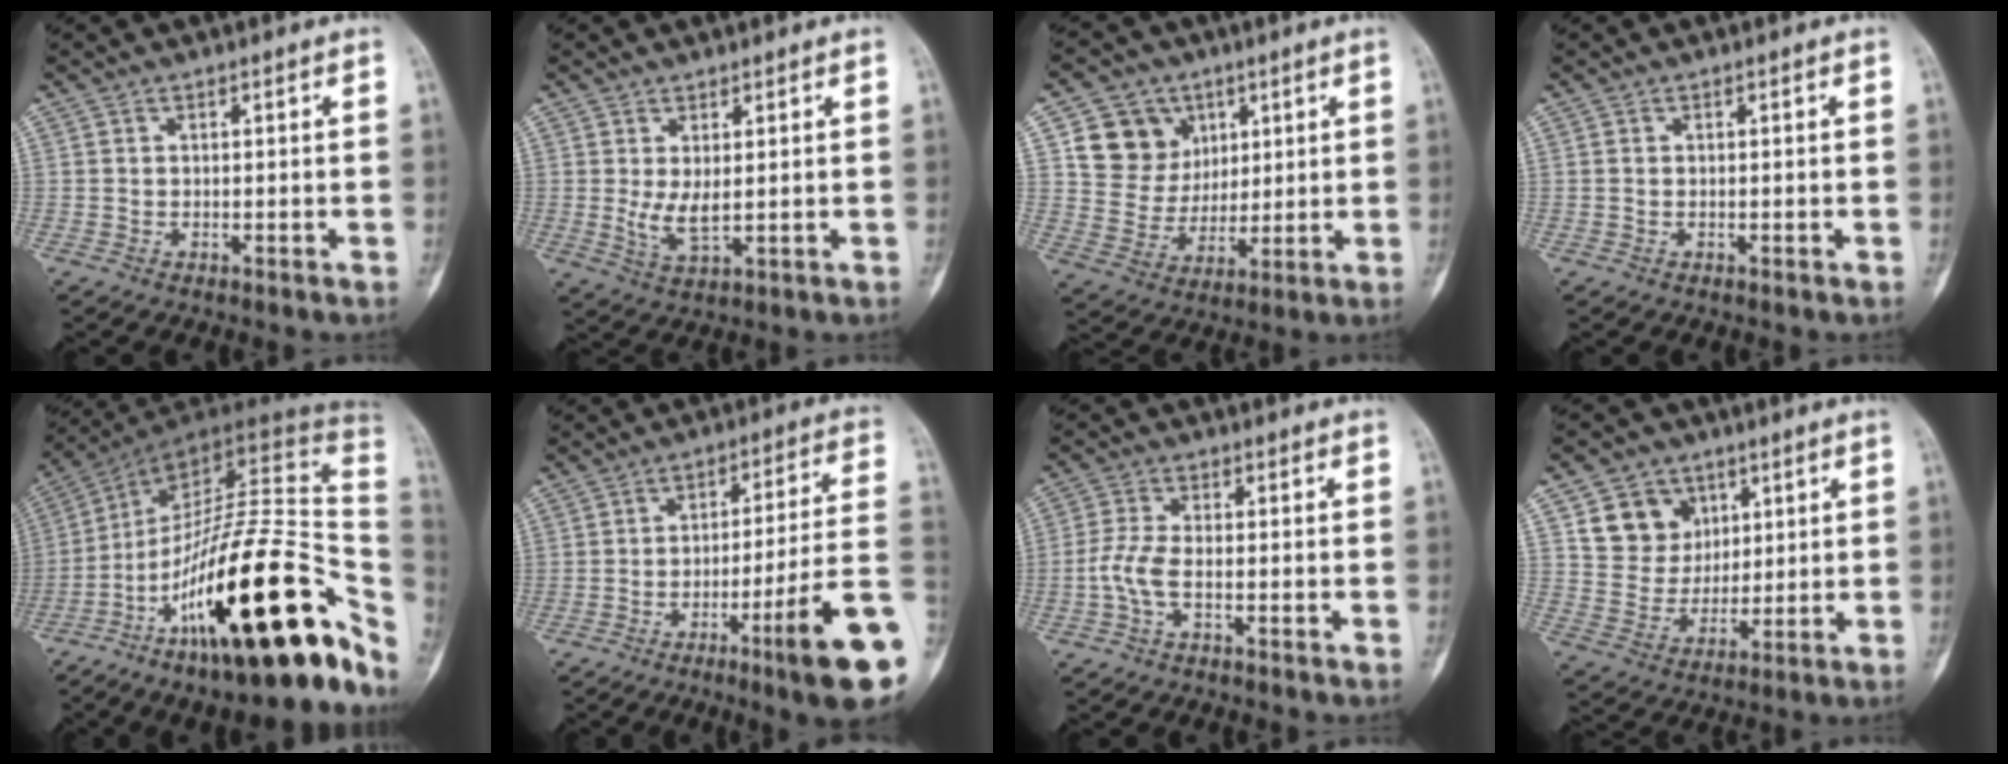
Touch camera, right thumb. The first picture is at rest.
{"total": 4.3, "force": [0.6, 1.6, 3.9], "torque": [-0.080, -0.016, 0.020]}
{"total": 11.4, "force": [4.7, 9.8, 3.3], "torque": [-0.019, -0.020, 0.092]}
{"total": 0.0}
{"total": 35.4, "force": [-12.6, 11.5, 31.0], "torque": [-0.391, 0.066, -0.198]}
{"total": 16.8, "force": [-6.8, 0.6, 15.3], "torque": [-0.198, 0.023, -0.103]}
{"total": 4.4, "force": [-1.5, 1.3, 3.9], "torque": [-0.098, 0.006, -0.036]}
{"total": 10.3, "force": [4.5, 8.7, 3.2], "torque": [-0.018, -0.020, 0.087]}